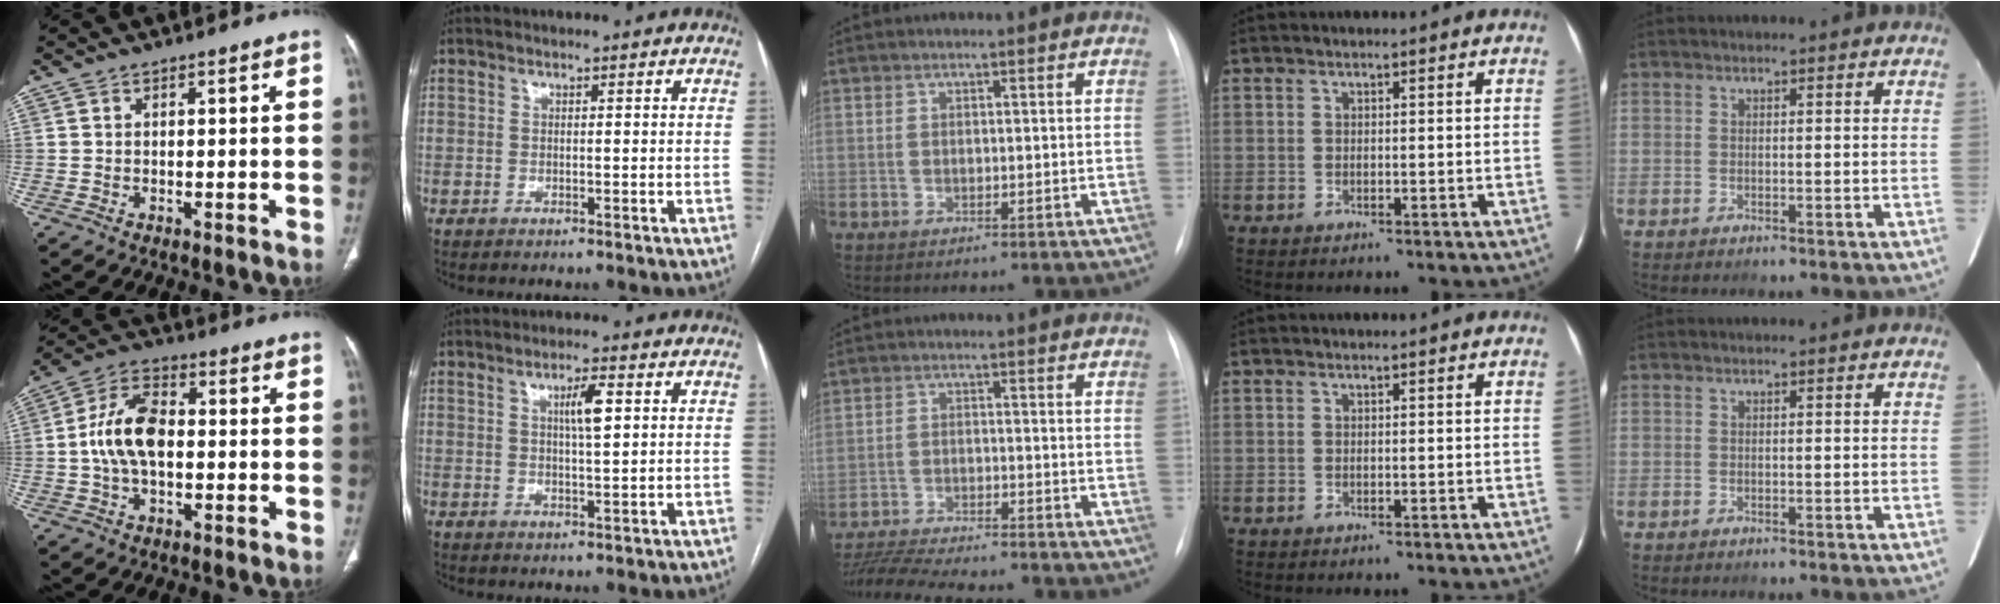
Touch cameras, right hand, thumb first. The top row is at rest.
{"thumb": {"total": 10.8, "force": [-0.3, 6.3, 8.9], "torque": [-0.170, 0.025, -0.013]}, "index": {"total": 4.3, "force": [1.3, 0.5, 4.0], "torque": [-0.073, 0.002, 0.022]}, "middle": {"total": 14.0, "force": [-12.7, 1.1, 5.7], "torque": [-0.100, -0.012, -0.198]}}